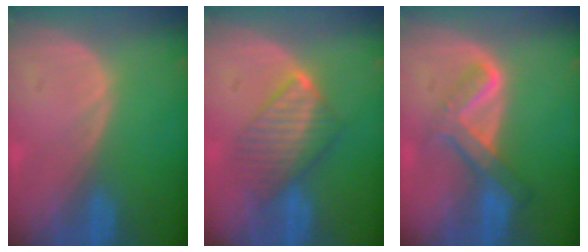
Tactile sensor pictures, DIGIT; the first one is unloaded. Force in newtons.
{"total": 6.4, "press": 6.3, "slide": 0.8}
{"total": 6.7, "press": 5.7, "slide": 3.6}